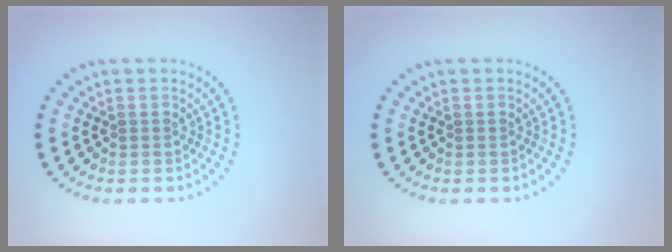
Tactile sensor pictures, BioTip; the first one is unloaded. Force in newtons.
{"total": 0.0}